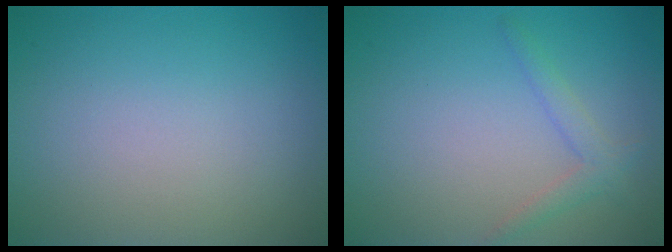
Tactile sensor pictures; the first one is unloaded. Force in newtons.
{"total": 1.8, "press": 1.8, "slide": 0.1}